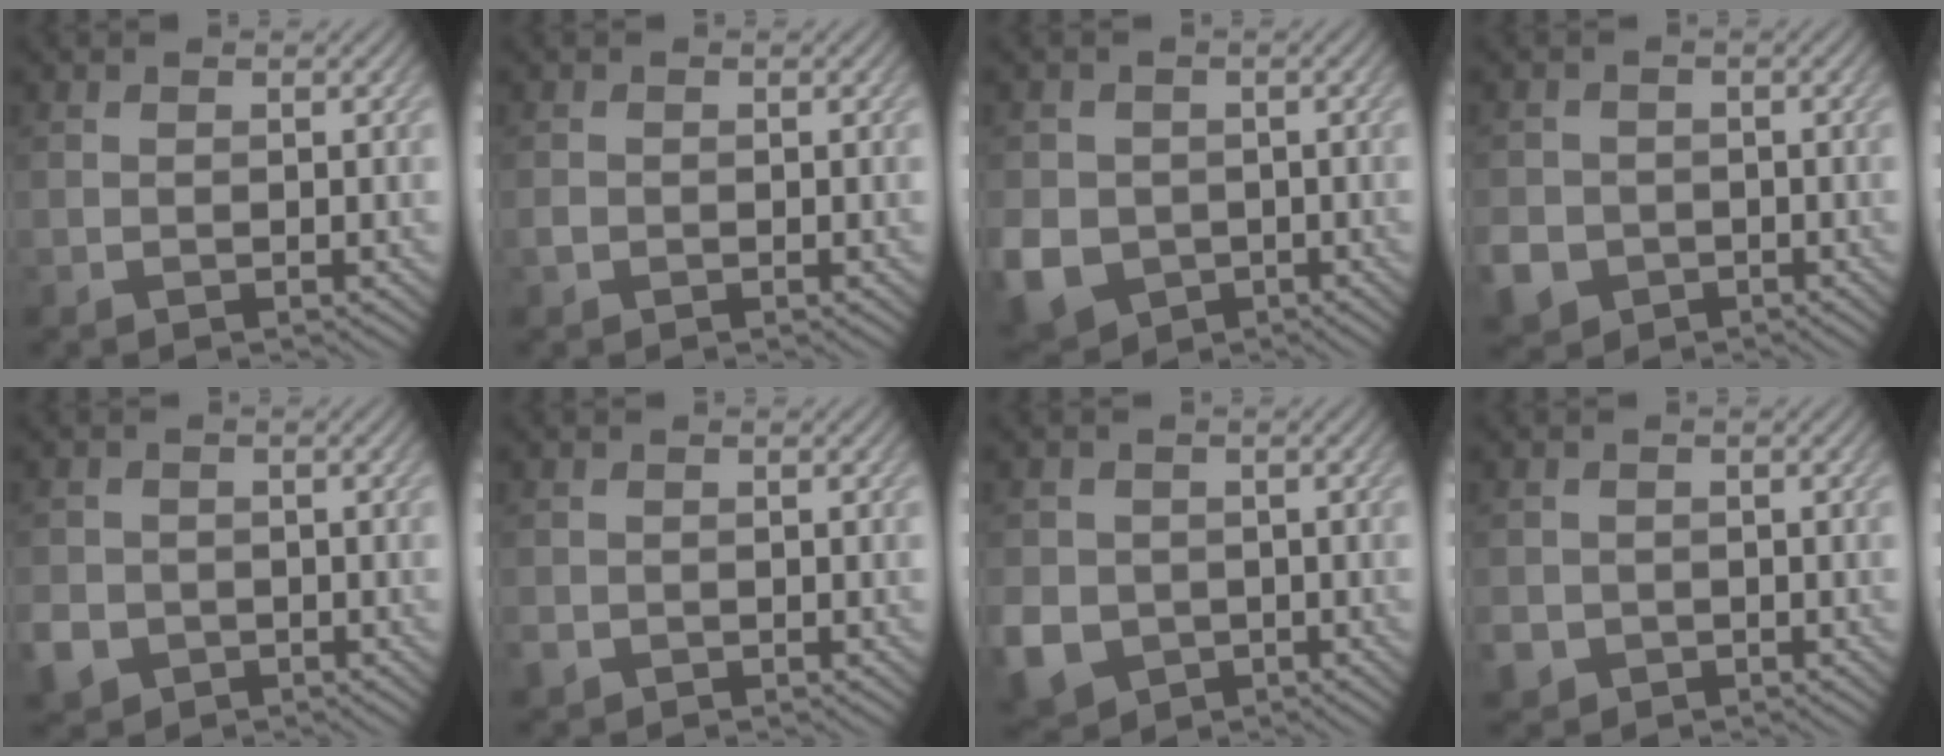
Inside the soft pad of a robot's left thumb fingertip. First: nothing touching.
{"total": 0.7, "force": [-0.3, 0.5, 0.2], "torque": [-0.006, -0.002, -0.008]}
{"total": 8.6, "force": [-2.6, 7.3, 3.8], "torque": [-0.110, -0.034, -0.058]}
{"total": 5.3, "force": [-2.3, 4.5, 1.7], "torque": [-0.049, -0.019, -0.050]}
{"total": 4.4, "force": [-2.0, 3.7, 1.5], "torque": [-0.043, -0.015, -0.043]}
{"total": 1.5, "force": [-0.8, 1.2, 0.4], "torque": [-0.010, -0.009, -0.019]}
{"total": 7.4, "force": [-2.3, 6.3, 3.1], "torque": [-0.094, -0.030, -0.053]}
{"total": 2.9, "force": [-1.3, 2.5, 0.8], "torque": [-0.021, -0.013, -0.027]}